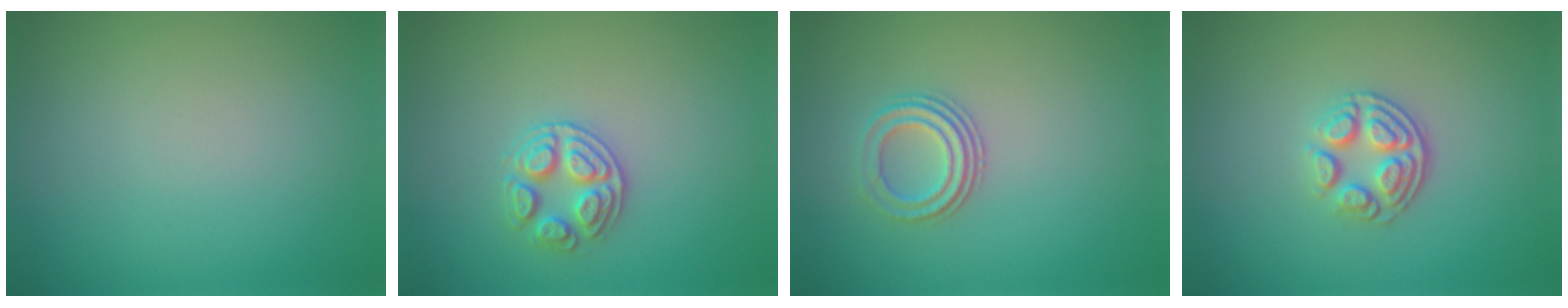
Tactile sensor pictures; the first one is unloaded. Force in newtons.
{"total": 2.8, "press": 2.7, "slide": 0.7}
{"total": 2.8, "press": 2.2, "slide": 1.7}
{"total": 3.4, "press": 2.6, "slide": 2.3}